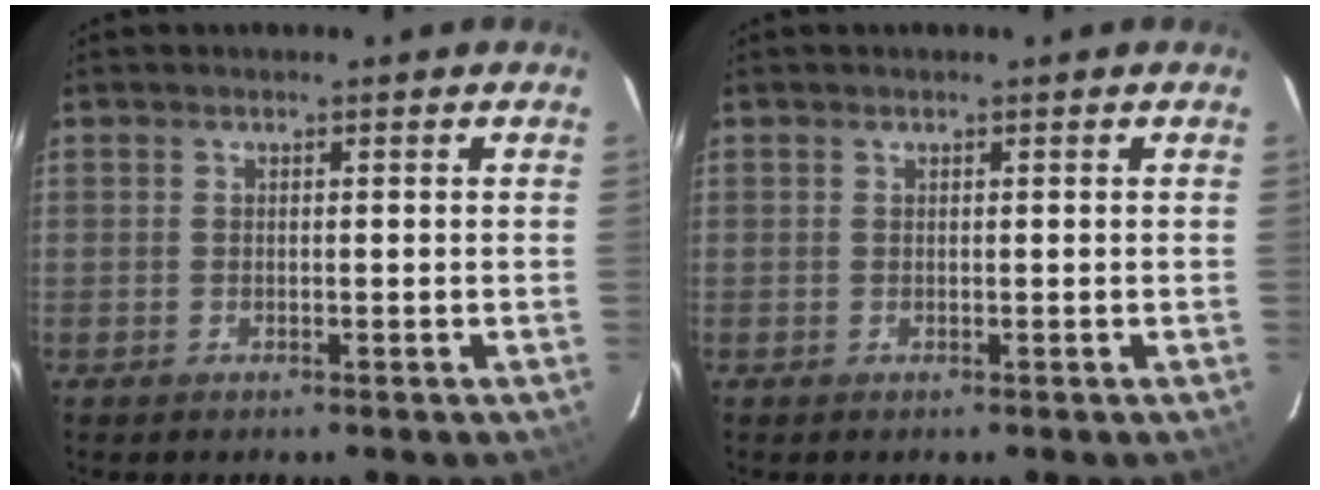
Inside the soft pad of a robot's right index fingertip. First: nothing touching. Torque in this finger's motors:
{"motor_torque": [-0.07, 0.10, -0.06, -0.01]}